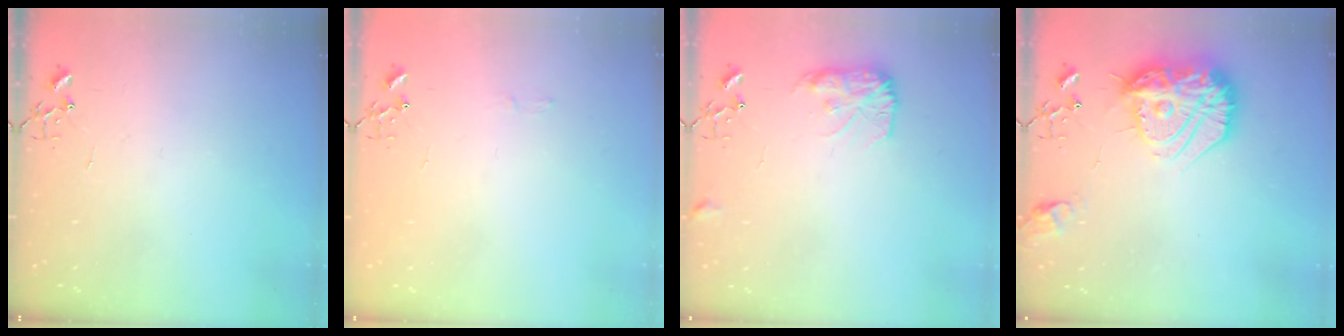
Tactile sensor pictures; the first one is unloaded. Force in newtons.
{"total": 3.9, "press": 3.9, "slide": 0.5}
{"total": 10.8, "press": 10.8, "slide": 0.4}
{"total": 20.7, "press": 20.6, "slide": 1.5}